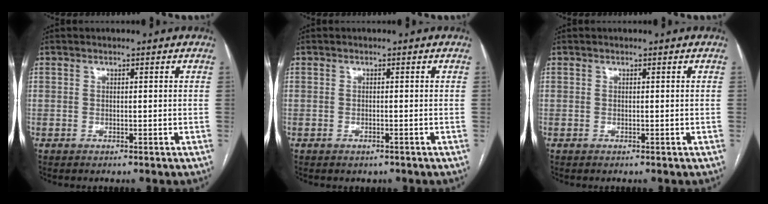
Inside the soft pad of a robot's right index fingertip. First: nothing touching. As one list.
[{"total": 0.8, "force": [-0.5, 0.4, 0.4], "torque": [-0.011, -0.001, -0.002]}, {"total": 0.0}]